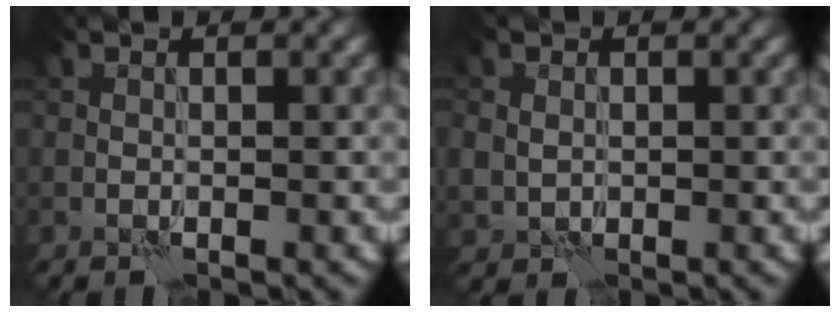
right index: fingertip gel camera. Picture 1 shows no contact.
{"total": 1.9, "force": [0.3, 1.8, 0.6], "torque": [-0.012, 0.000, 0.010]}